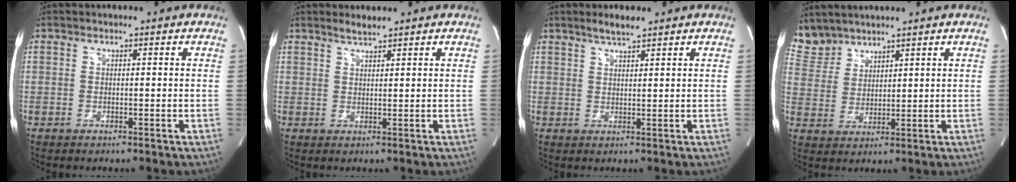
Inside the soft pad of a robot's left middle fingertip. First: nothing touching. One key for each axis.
{"total": 1.8, "fx": 1.8, "fy": -0.1, "fz": 0.6, "tx": -0.016, "ty": 0.001, "tz": 0.037}
{"total": 3.1, "fx": 2.6, "fy": 0.2, "fz": 1.7, "tx": -0.042, "ty": 0.003, "tz": 0.050}
{"total": 5.7, "fx": 5.5, "fy": 1.7, "fz": -0.2, "tx": -0.008, "ty": 0.009, "tz": 0.127}